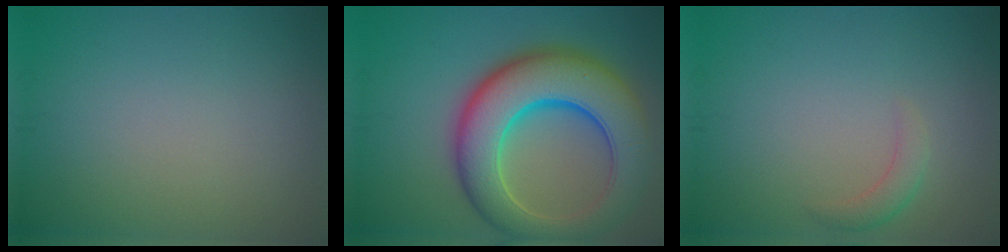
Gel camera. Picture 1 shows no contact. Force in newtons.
{"total": 10.9, "press": 10.9, "slide": 0.2}
{"total": 1.5, "press": 1.5, "slide": 0.1}